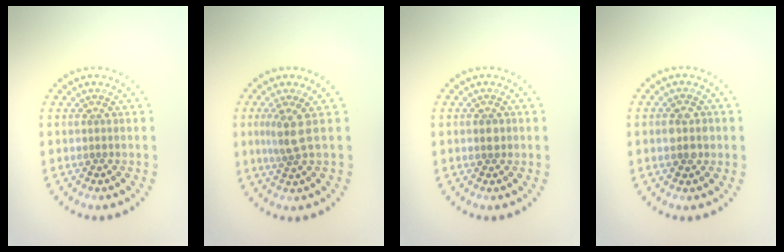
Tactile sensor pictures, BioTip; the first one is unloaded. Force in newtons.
{"total": 2.3, "press": 1.7, "slide": 1.5}
{"total": 1.3, "press": 1.3, "slide": 0.0}
{"total": 2.1, "press": 2.1, "slide": 0.1}